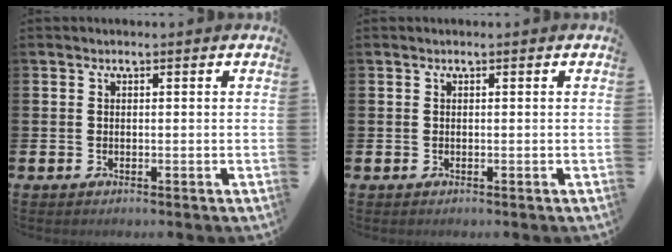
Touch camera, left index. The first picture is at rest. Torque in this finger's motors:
{"motor_torque": [-0.02, 0.17, 0.02, 0.01]}